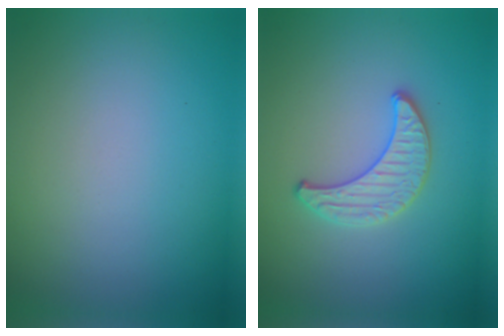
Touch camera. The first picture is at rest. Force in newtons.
{"total": 2.0, "press": 2.0, "slide": 0.1}